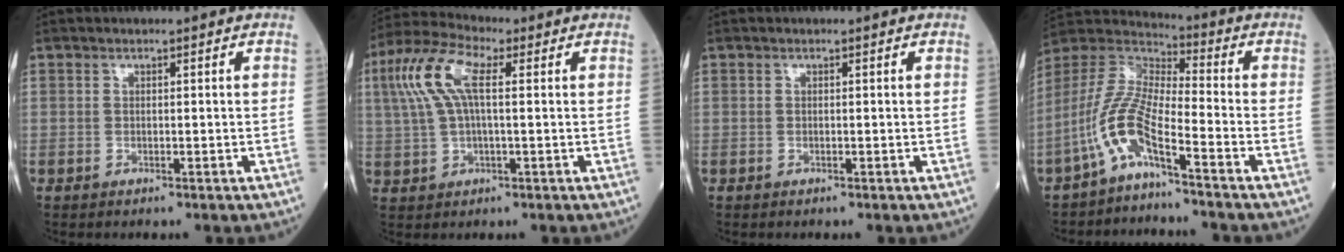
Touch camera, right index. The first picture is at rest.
{"total": 9.5, "force": [2.6, 3.2, 8.5], "torque": [-0.199, 0.030, 0.048]}
{"total": 0.0}
{"total": 9.2, "force": [-5.2, 1.2, 7.5], "torque": [-0.182, 0.008, -0.112]}